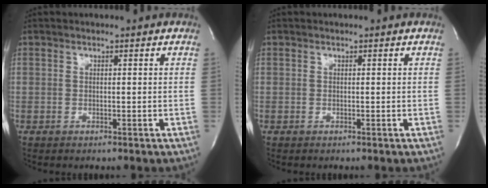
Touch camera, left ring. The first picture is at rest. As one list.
[{"total": 0.0}]